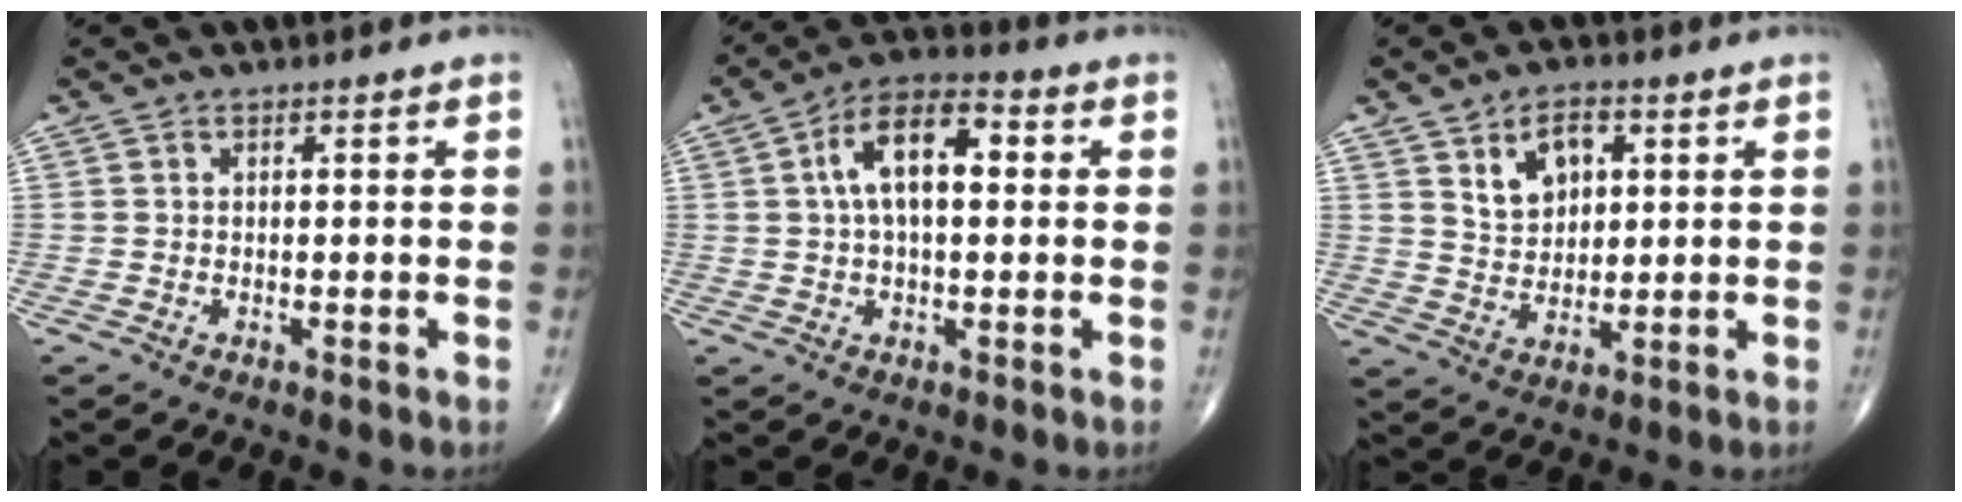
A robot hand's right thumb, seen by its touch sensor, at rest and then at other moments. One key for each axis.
{"total": 11.1, "fx": 1.9, "fy": 5.6, "fz": 9.4, "tx": -0.159, "ty": 0.026, "tz": 0.023}
{"total": 7.5, "fx": 3.2, "fy": 4.7, "fz": 4.8, "tx": -0.062, "ty": -0.015, "tz": 0.060}